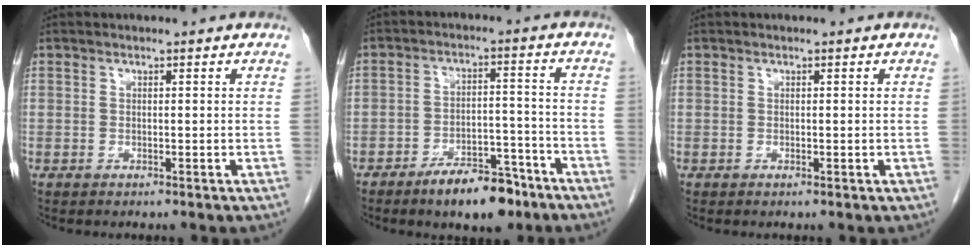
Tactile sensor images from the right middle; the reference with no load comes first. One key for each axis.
{"total": 8.7, "fx": -6.2, "fy": 3.2, "fz": 5.0, "tx": -0.074, "ty": 0.007, "tz": -0.099}
{"total": 0.0}